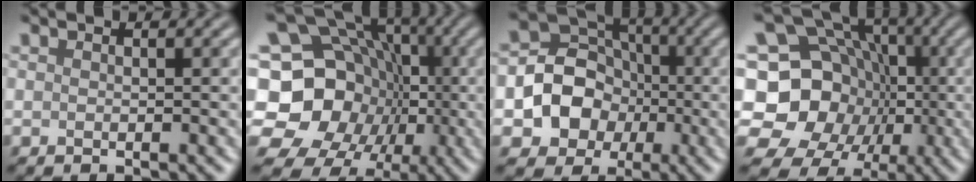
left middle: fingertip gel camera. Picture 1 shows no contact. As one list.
[{"total": 18.9, "force": [-2.6, 16.7, 8.5], "torque": [-0.159, 0.011, -0.080]}, {"total": 6.8, "force": [-1.1, 6.1, 2.8], "torque": [-0.026, 0.009, -0.041]}, {"total": 16.9, "force": [-1.5, 15.2, 7.3], "torque": [-0.141, 0.024, -0.059]}]